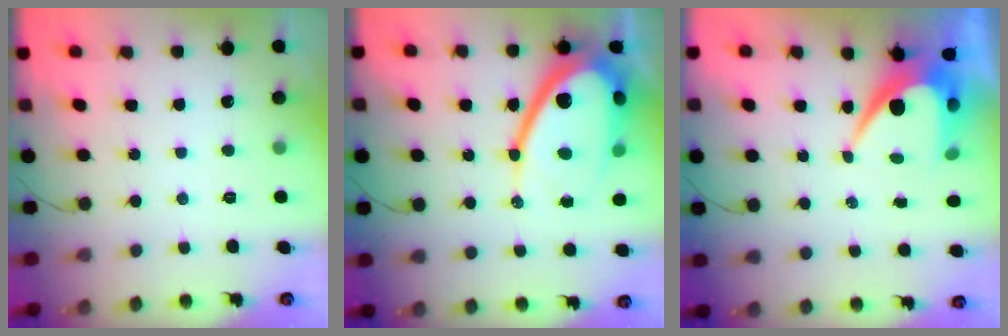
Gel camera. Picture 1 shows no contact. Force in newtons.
{"total": 21.0, "press": 21.0, "slide": 1.4}
{"total": 9.9, "press": 9.9, "slide": 0.8}